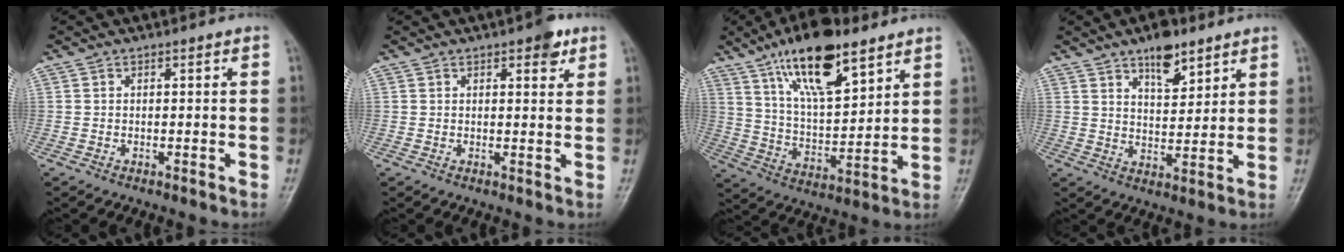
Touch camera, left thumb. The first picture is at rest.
{"total": 3.9, "force": [2.2, 1.6, 2.8], "torque": [-0.024, -0.007, 0.025]}
{"total": 17.6, "force": [10.8, 6.4, 12.4], "torque": [-0.188, -0.049, 0.199]}
{"total": 8.0, "force": [5.3, 3.4, 4.9], "torque": [-0.054, -0.034, 0.086]}